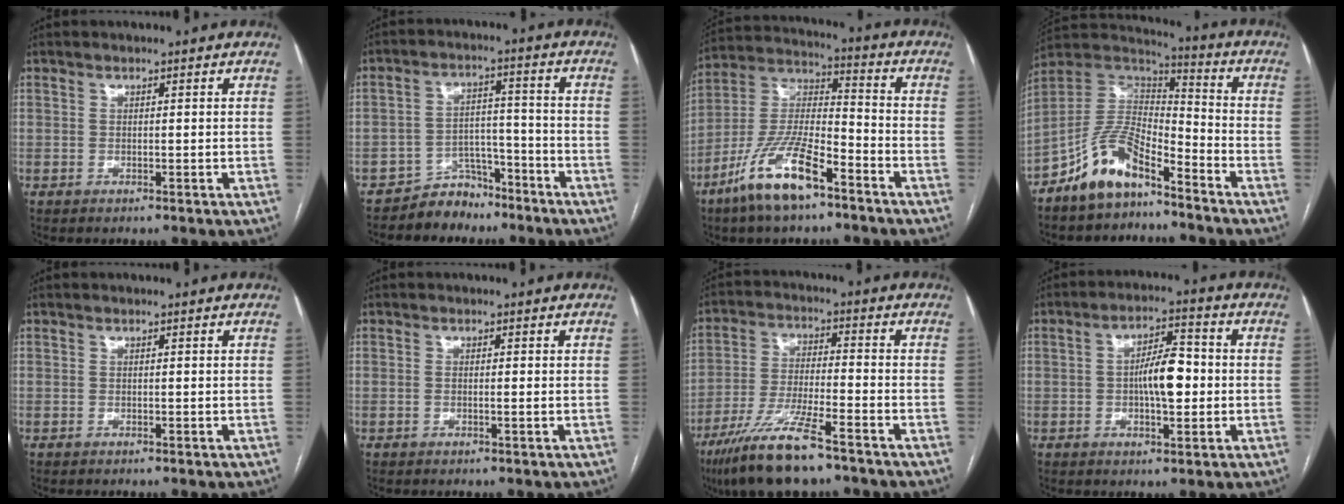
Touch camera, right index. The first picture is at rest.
{"total": 6.1, "force": [-5.1, 3.2, 0.3], "torque": [0.005, 0.025, -0.084]}
{"total": 14.0, "force": [-8.6, 3.5, 10.5], "torque": [-0.217, -0.007, -0.162]}
{"total": 10.7, "force": [-7.7, 3.9, 6.3], "torque": [-0.141, 0.022, -0.150]}
{"total": 0.0}
{"total": 1.1, "force": [-0.1, 0.1, 1.1], "torque": [-0.023, 0.000, -0.001]}
{"total": 12.7, "force": [-8.7, 1.7, 9.0], "torque": [-0.177, -0.028, -0.156]}
{"total": 7.6, "force": [-0.5, 2.6, 7.1], "torque": [-0.122, 0.015, -0.008]}